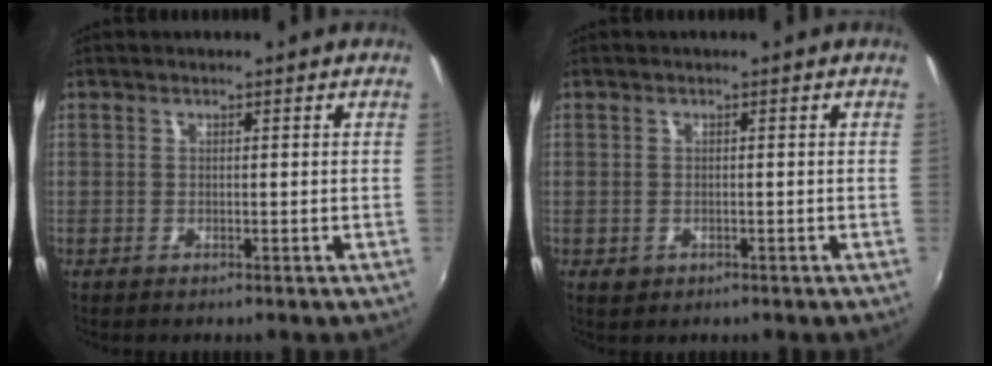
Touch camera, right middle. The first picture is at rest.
{"total": 1.2, "force": [-0.4, 1.0, 0.5], "torque": [-0.010, -0.004, -0.007]}